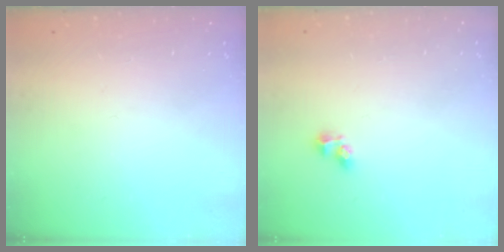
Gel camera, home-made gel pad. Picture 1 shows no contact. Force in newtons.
{"total": 2.7, "press": 2.5, "slide": 1.0}